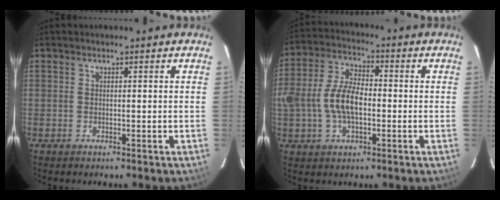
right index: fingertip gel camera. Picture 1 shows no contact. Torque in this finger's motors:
{"motor_torque": [0.34, -0.12, 0.60, 0.16]}